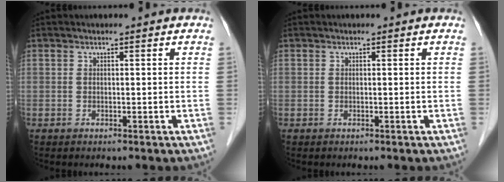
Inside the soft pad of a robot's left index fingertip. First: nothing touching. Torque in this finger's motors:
{"motor_torque": [0.04, 0.03, -0.01, 0.00]}